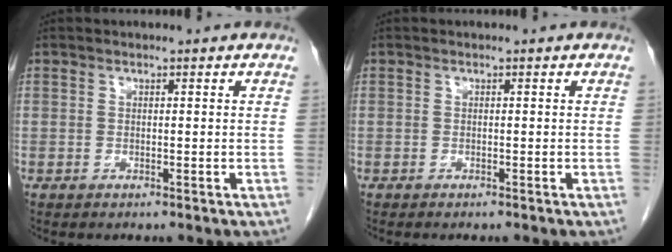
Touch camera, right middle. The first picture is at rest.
{"total": 1.0, "force": [-0.9, 0.1, 0.5], "torque": [-0.008, -0.002, -0.010]}